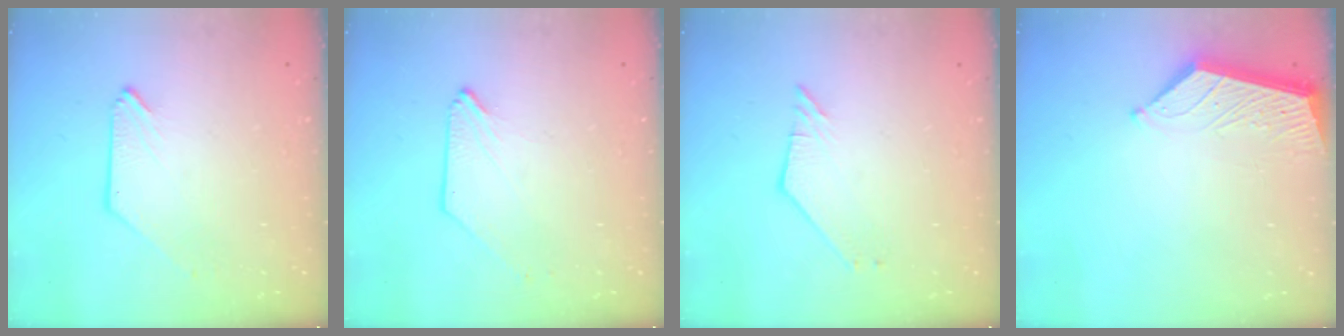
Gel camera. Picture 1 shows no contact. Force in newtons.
{"total": 0.0}
{"total": 2.4, "press": 2.4, "slide": 0.1}
{"total": 6.0, "press": 5.9, "slide": 0.5}